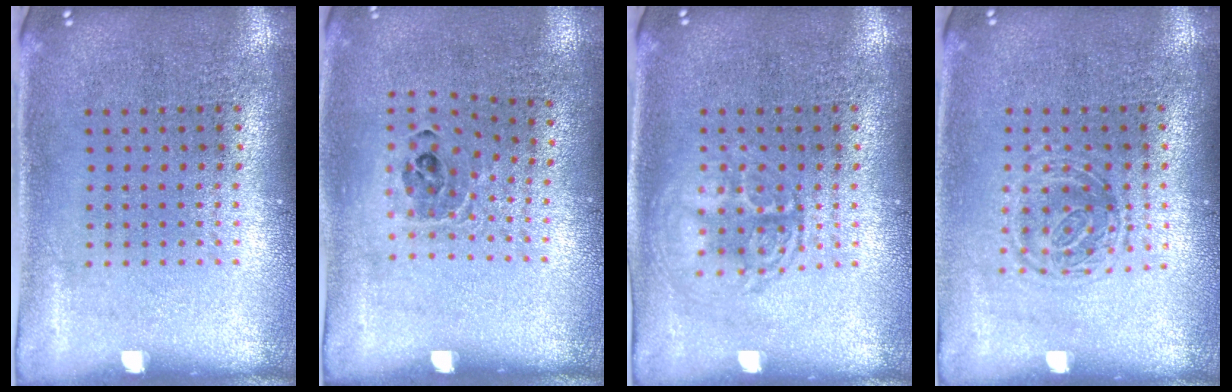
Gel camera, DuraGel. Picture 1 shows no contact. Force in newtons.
{"total": 0.9, "press": 0.8, "slide": 0.4}
{"total": 1.3, "press": 1.3, "slide": 0.2}
{"total": 1.3, "press": 1.0, "slide": 0.8}